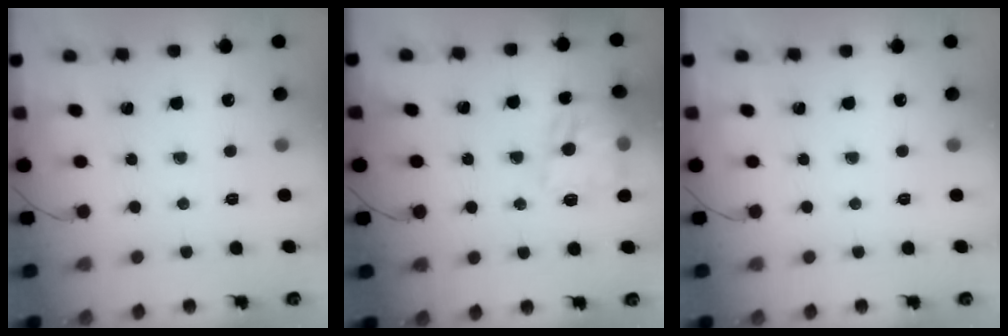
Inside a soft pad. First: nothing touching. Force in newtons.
{"total": 14.5, "press": 14.4, "slide": 1.4}
{"total": 0.0}